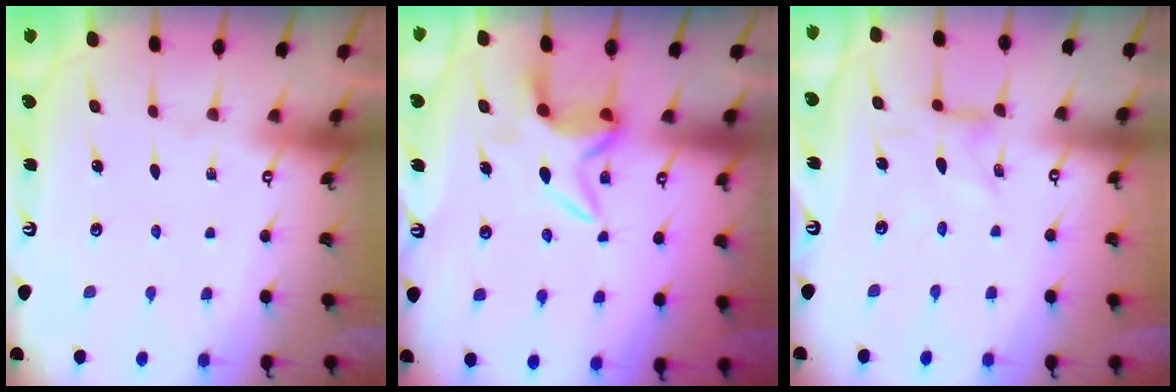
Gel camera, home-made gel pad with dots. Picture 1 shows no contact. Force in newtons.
{"total": 6.5, "press": 6.5, "slide": 0.7}
{"total": 1.7, "press": 1.6, "slide": 0.2}